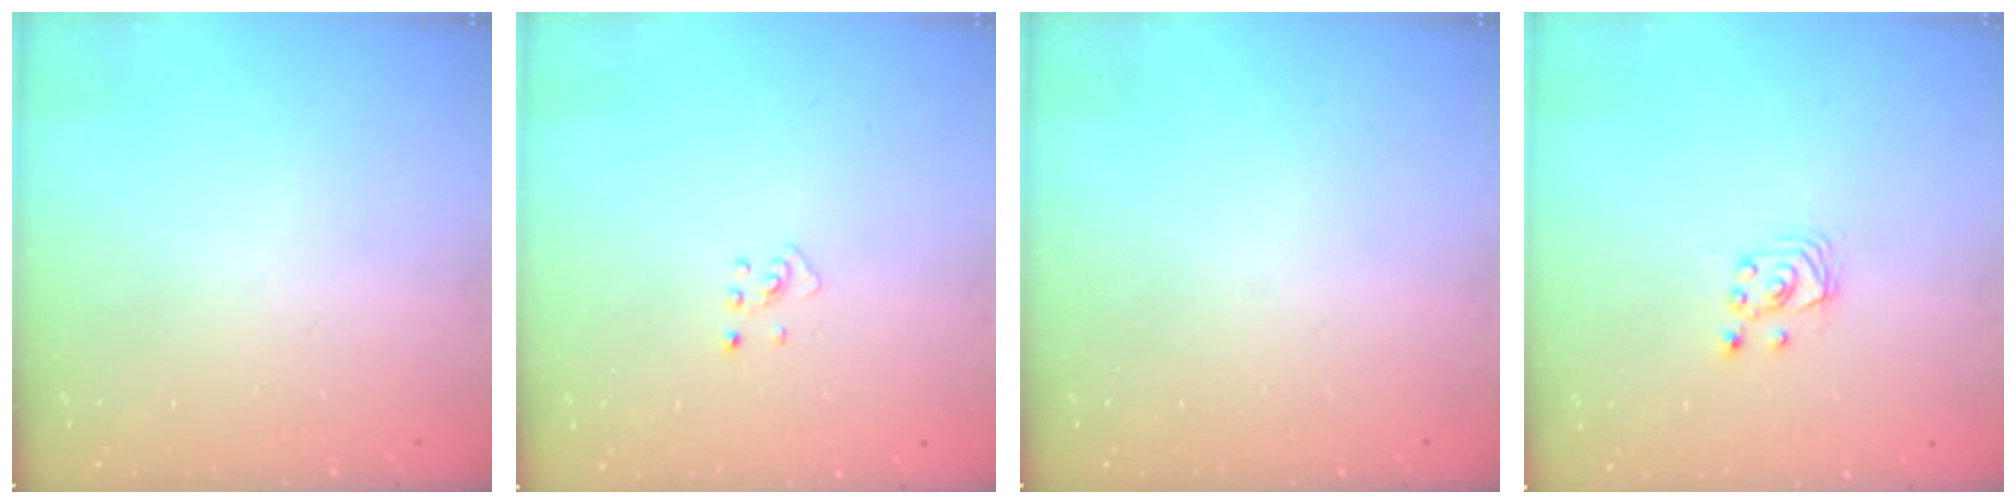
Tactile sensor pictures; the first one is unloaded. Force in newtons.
{"total": 2.7, "press": 2.7, "slide": 0.5}
{"total": 0.0}
{"total": 2.5, "press": 2.5, "slide": 0.3}